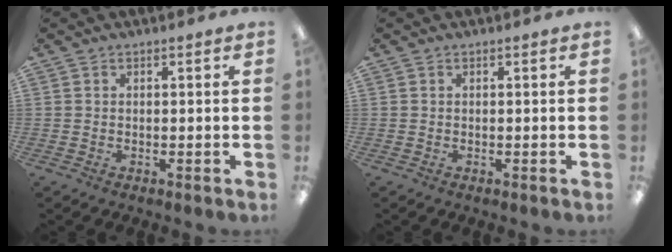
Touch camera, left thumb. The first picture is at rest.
{"total": 0.0}